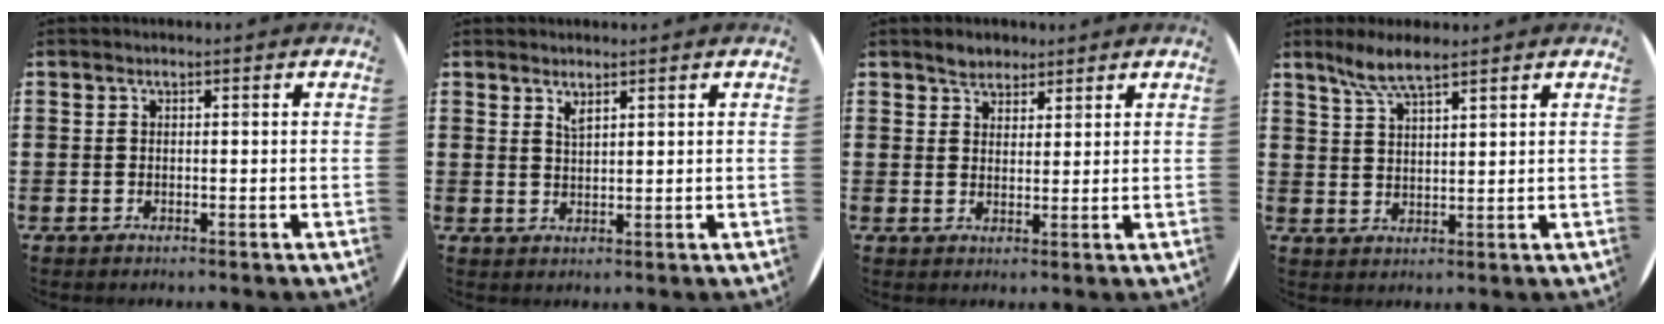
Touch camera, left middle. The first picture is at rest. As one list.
[{"total": 1.6, "force": [1.5, 0.2, 0.7], "torque": [-0.006, -0.002, 0.024]}, {"total": 2.6, "force": [2.3, 1.1, 0.0], "torque": [-0.003, 0.006, 0.046]}, {"total": 5.0, "force": [4.1, 0.6, 2.8], "torque": [-0.064, 0.000, 0.073]}]